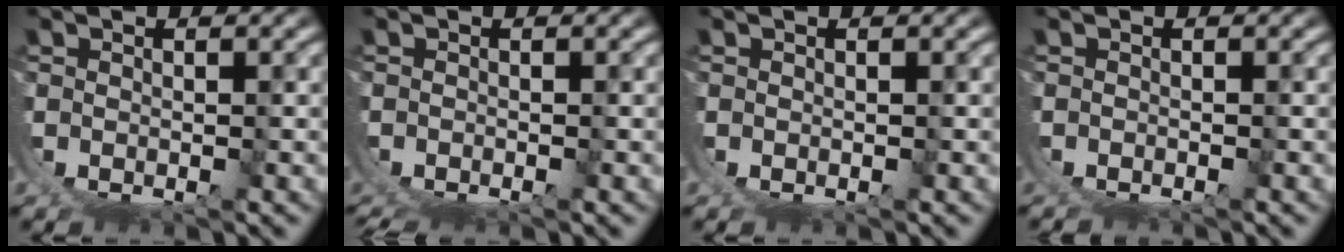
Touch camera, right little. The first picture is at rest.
{"total": 4.1, "force": [-2.6, 3.0, 1.0], "torque": [-0.032, -0.014, -0.041]}
{"total": 0.0}
{"total": 1.4, "force": [-1.3, 0.5, -0.1], "torque": [-0.003, -0.005, -0.021]}